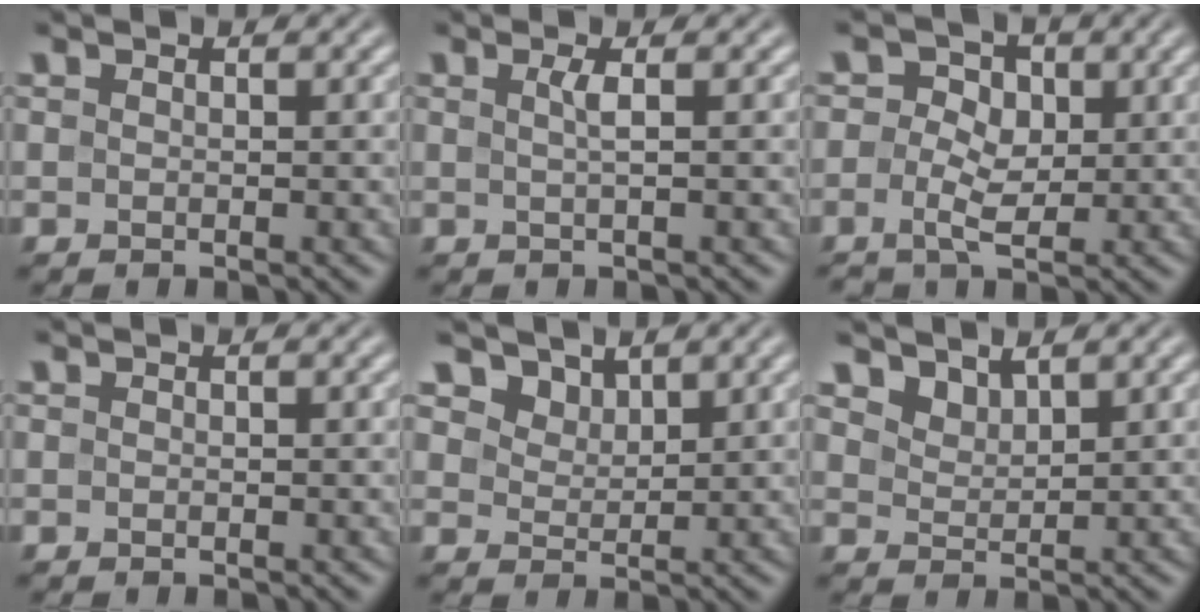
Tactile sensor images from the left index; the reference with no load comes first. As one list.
[{"total": 1.3, "force": [0.2, 0.2, 1.3], "torque": [-0.024, 0.001, 0.001]}, {"total": 3.6, "force": [0.2, 2.6, 2.5], "torque": [-0.039, 0.006, -0.005]}, {"total": 0.0}, {"total": 3.8, "force": [3.0, 2.0, 1.2], "torque": [-0.044, -0.018, 0.068]}, {"total": 2.2, "force": [1.8, 0.8, 0.7], "torque": [-0.024, -0.010, 0.045]}]